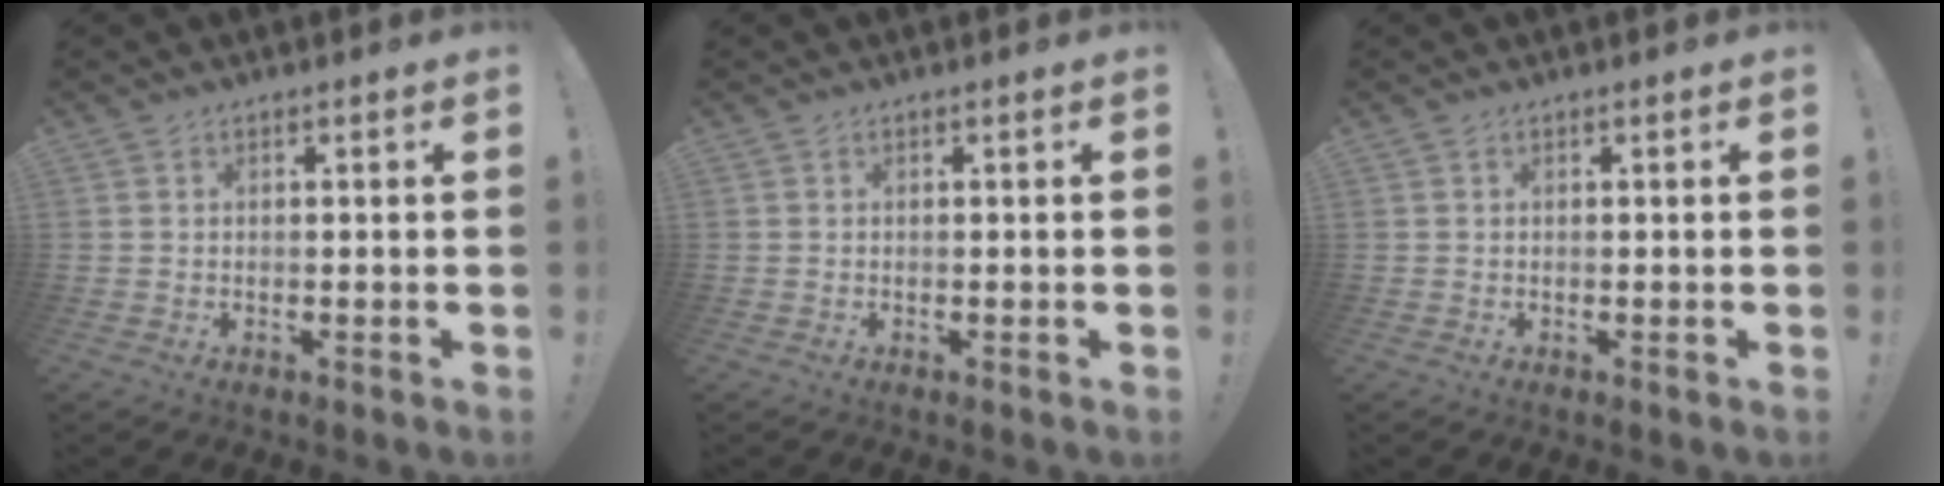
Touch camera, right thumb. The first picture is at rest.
{"total": 0.0}
{"total": 0.0}